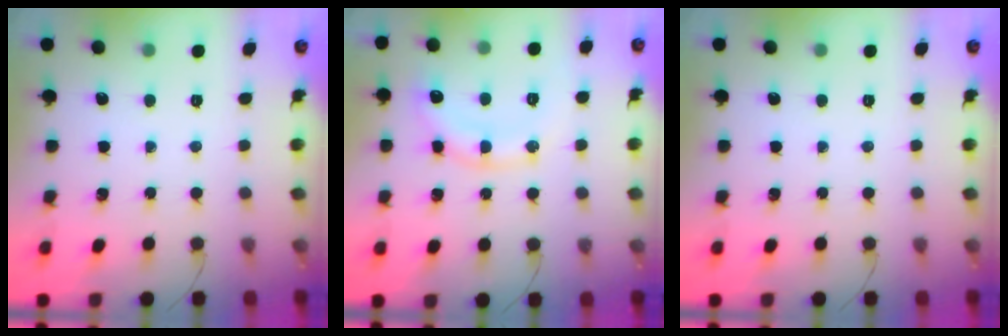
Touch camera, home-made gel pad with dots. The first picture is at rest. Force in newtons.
{"total": 11.5, "press": 11.5, "slide": 0.6}
{"total": 0.0}